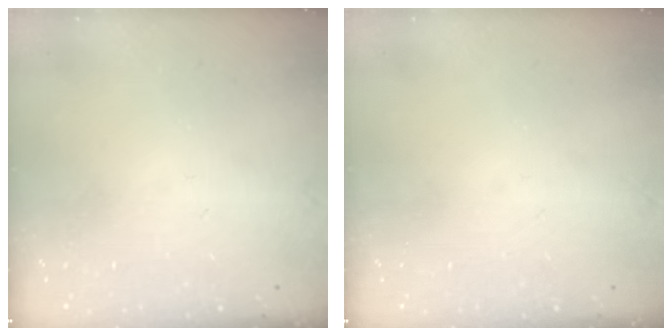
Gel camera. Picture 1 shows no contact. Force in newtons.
{"total": 0.0}